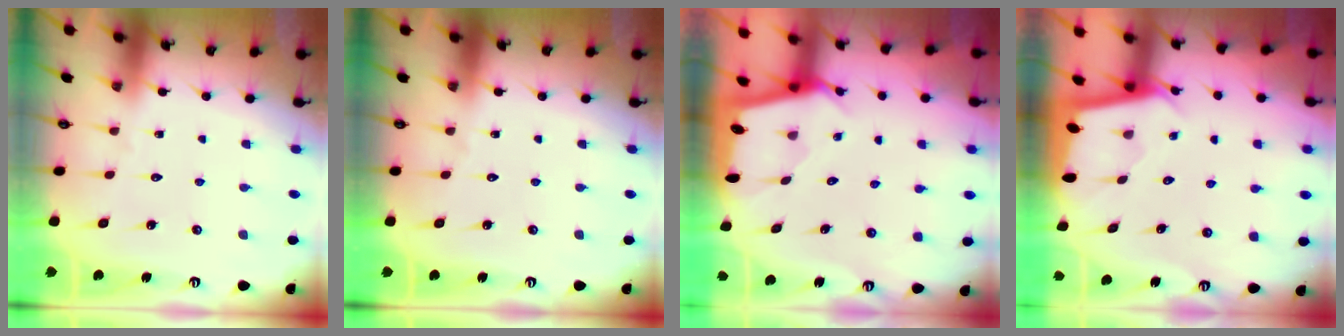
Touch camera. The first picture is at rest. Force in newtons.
{"total": 0.0}
{"total": 2.1, "press": 2.1, "slide": 0.1}
{"total": 2.0, "press": 2.0, "slide": 0.2}